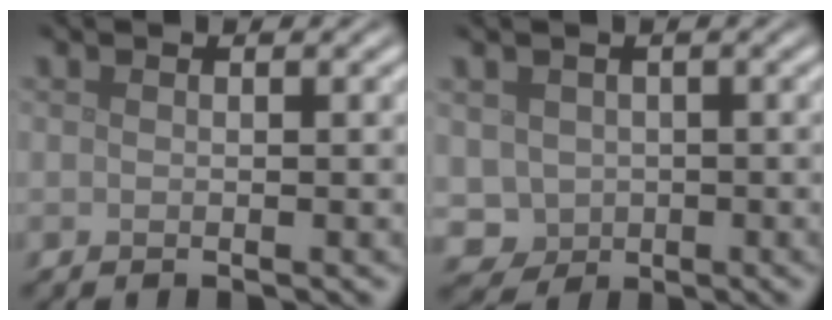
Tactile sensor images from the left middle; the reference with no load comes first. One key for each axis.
{"total": 2.5, "fx": 0.0, "fy": 2.4, "fz": 0.7, "tx": -0.013, "ty": -0.005, "tz": 0.004}